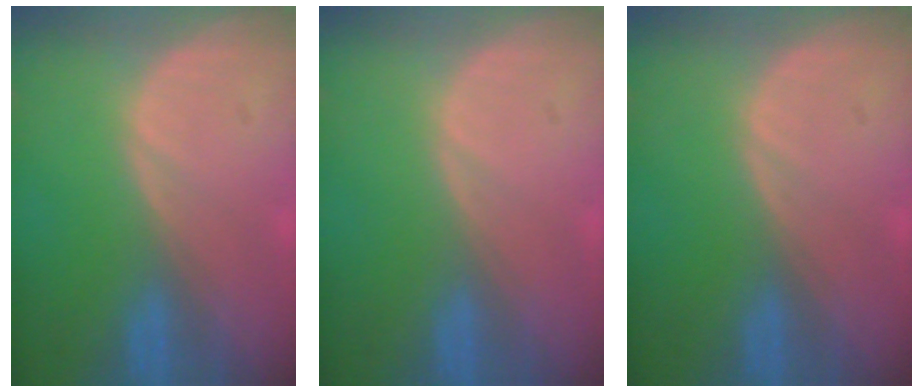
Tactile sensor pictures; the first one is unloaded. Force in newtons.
{"total": 0.0}
{"total": 0.0}